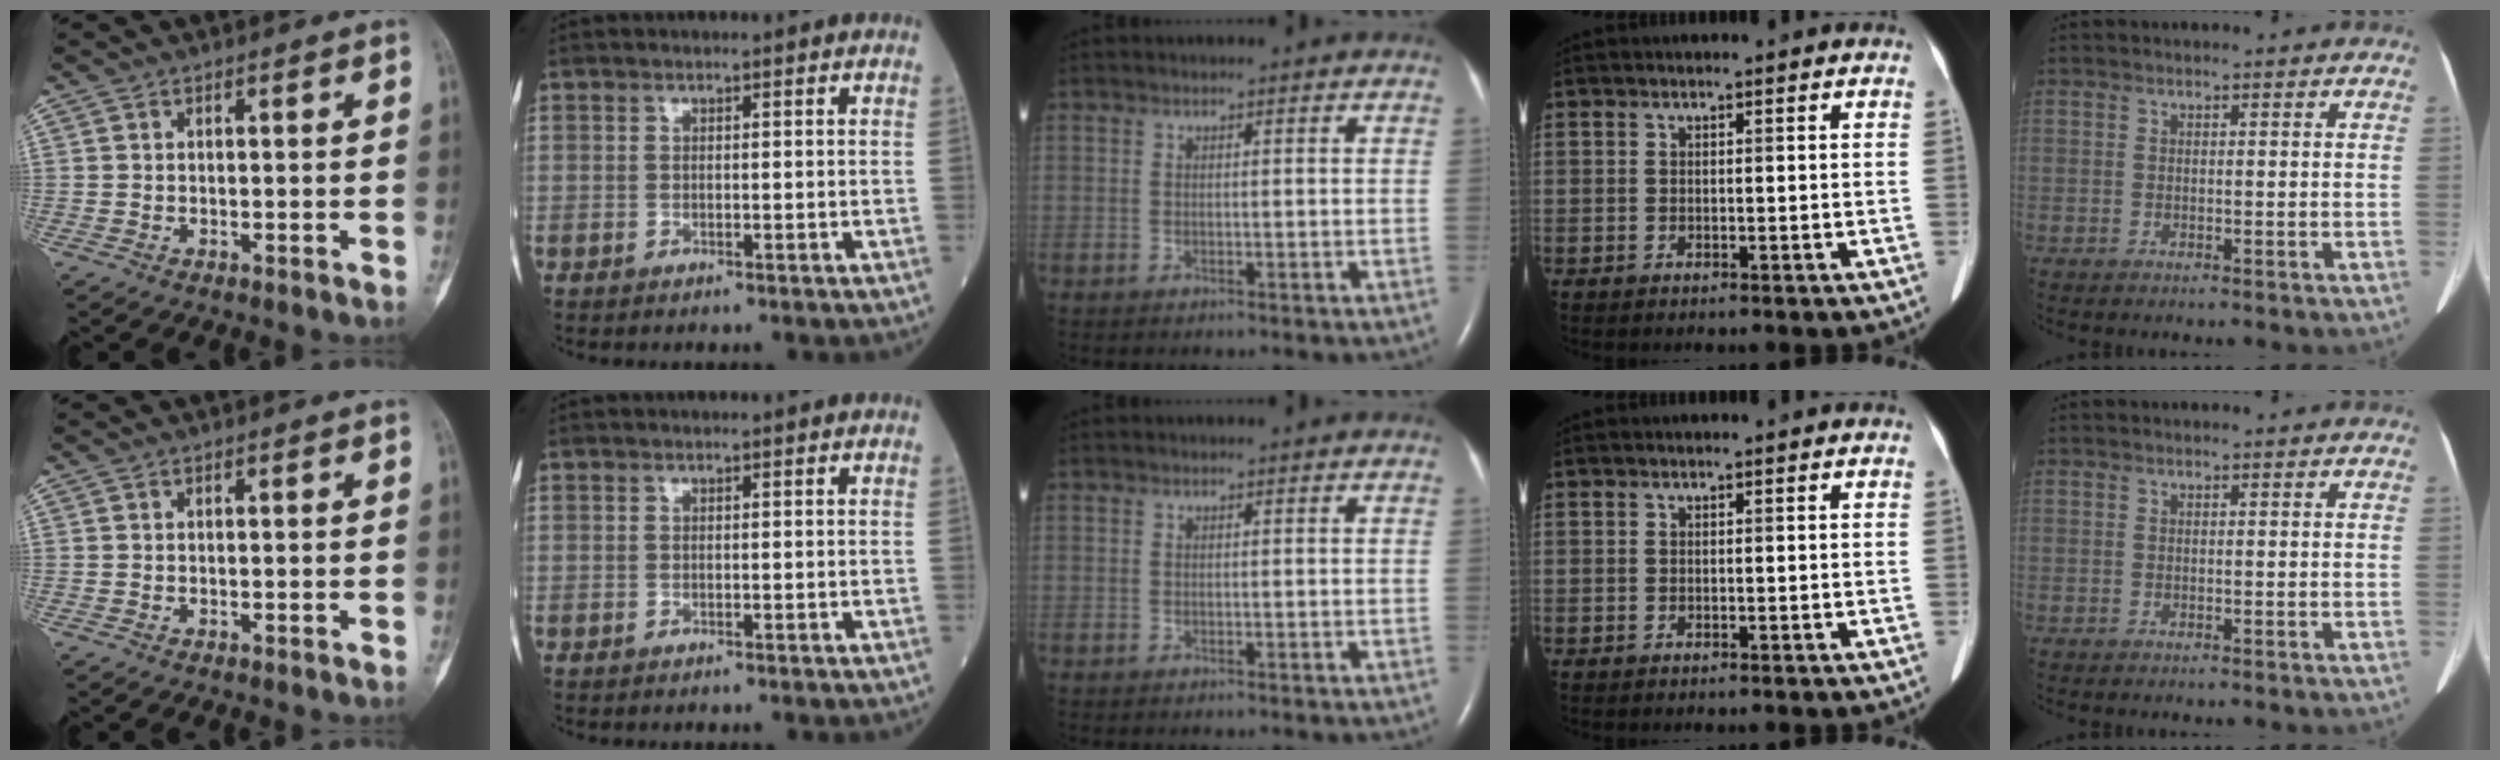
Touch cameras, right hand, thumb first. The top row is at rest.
{}